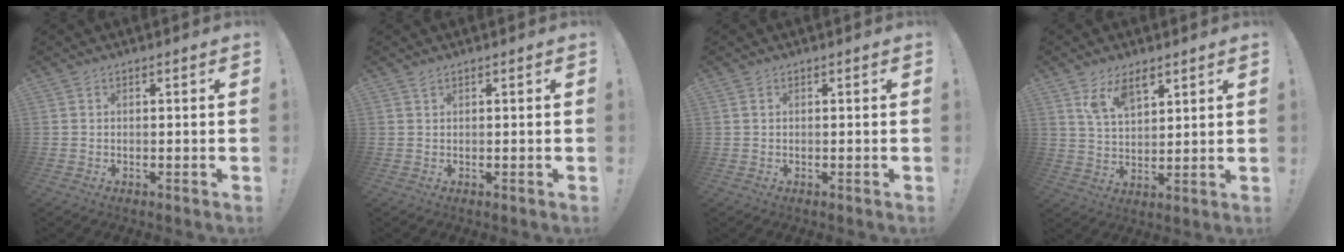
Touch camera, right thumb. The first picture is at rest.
{"total": 0.6, "force": [0.4, 0.0, 0.4], "torque": [-0.008, 0.001, 0.008]}
{"total": 0.6, "force": [0.3, 0.2, 0.4], "torque": [-0.016, 0.005, 0.008]}
{"total": 7.6, "force": [5.4, 3.6, 4.0], "torque": [-0.077, -0.021, 0.100]}